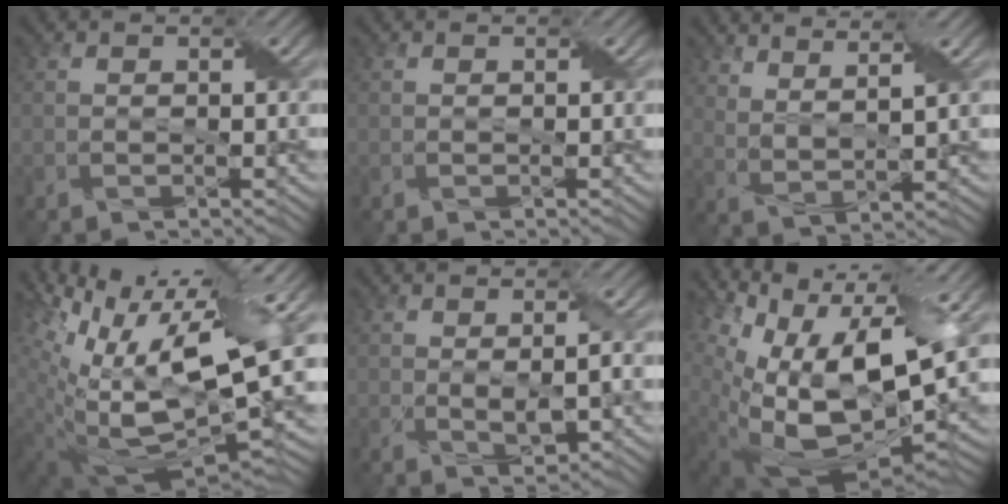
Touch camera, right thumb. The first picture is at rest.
{"total": 0.0}
{"total": 6.3, "force": [5.1, 1.4, 3.4], "torque": [-0.063, -0.005, 0.080]}
{"total": 17.6, "force": [6.0, 7.8, 14.6], "torque": [-0.271, 0.003, 0.120]}
{"total": 2.0, "force": [0.4, 0.6, 1.9], "torque": [-0.038, -0.001, 0.012]}
{"total": 17.2, "force": [3.8, 9.5, 13.8], "torque": [-0.269, -0.023, 0.086]}